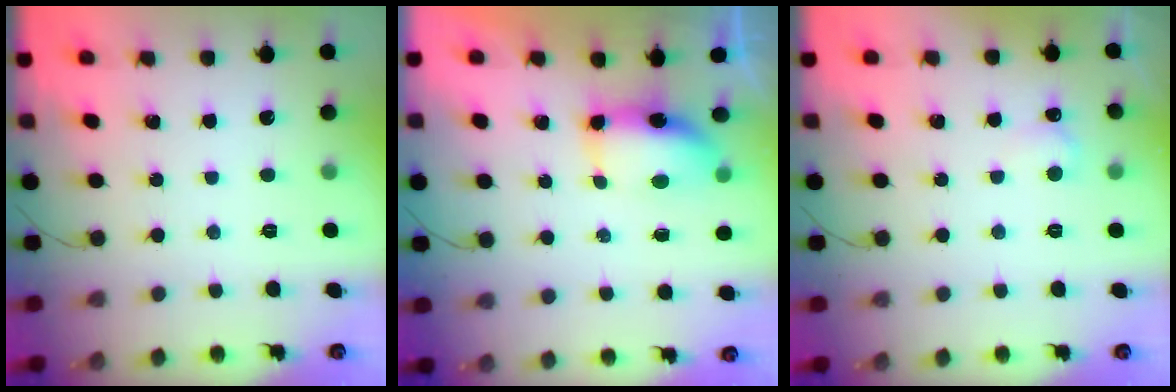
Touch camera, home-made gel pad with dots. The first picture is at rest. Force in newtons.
{"total": 7.4, "press": 7.3, "slide": 1.1}
{"total": 3.5, "press": 3.4, "slide": 1.0}